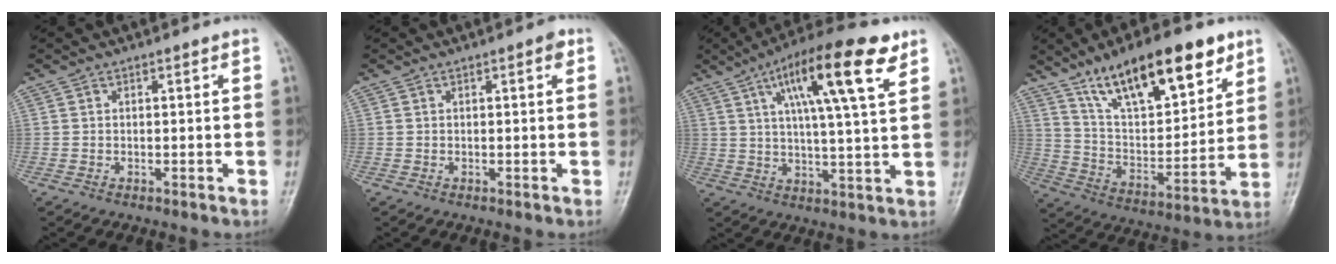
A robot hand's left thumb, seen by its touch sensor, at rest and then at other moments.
{"total": 1.3, "force": [0.5, 0.5, 1.1], "torque": [-0.013, 0.002, 0.004]}
{"total": 17.0, "force": [8.0, 3.8, 14.5], "torque": [-0.224, -0.010, 0.126]}
{"total": 21.3, "force": [13.2, 8.2, 14.6], "torque": [-0.195, -0.048, 0.233]}